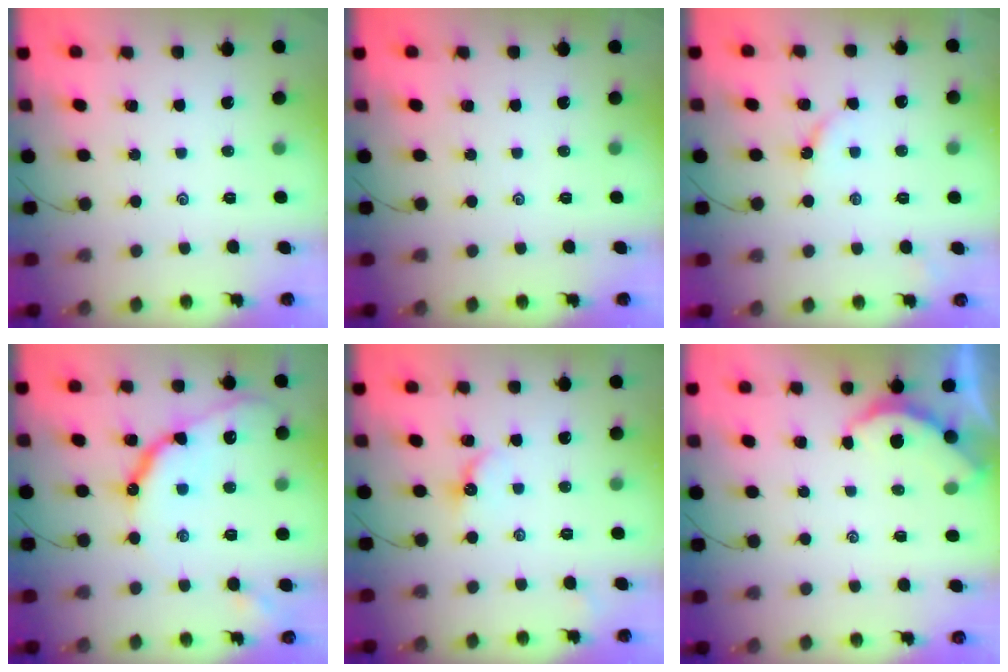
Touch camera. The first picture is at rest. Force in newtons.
{"total": 0.0}
{"total": 3.5, "press": 3.4, "slide": 0.6}
{"total": 13.1, "press": 13.1, "slide": 0.7}
{"total": 5.4, "press": 5.4, "slide": 0.6}
{"total": 3.2, "press": 3.2, "slide": 0.3}